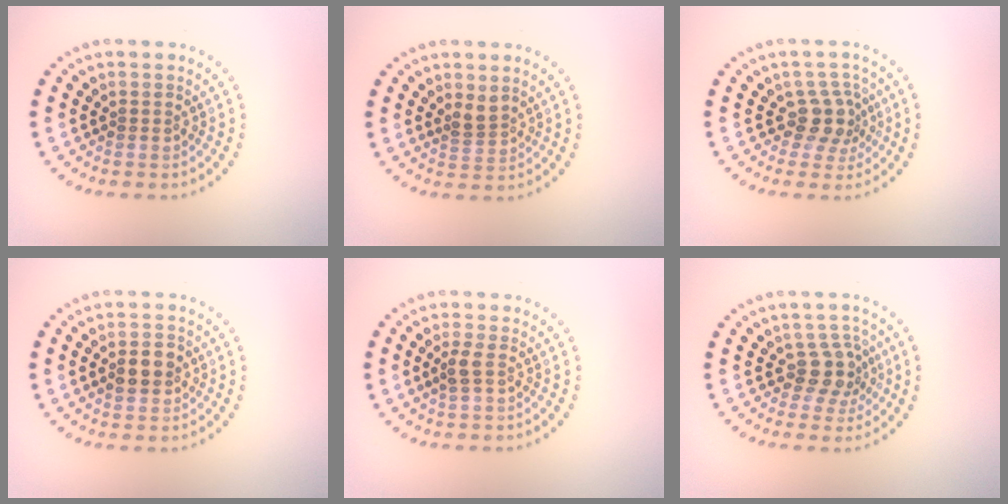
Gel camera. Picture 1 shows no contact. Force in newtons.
{"total": 1.7, "press": 1.3, "slide": 1.1}
{"total": 2.7, "press": 2.1, "slide": 1.8}
{"total": 2.4, "press": 2.4, "slide": 0.2}
{"total": 1.2, "press": 1.0, "slide": 0.6}
{"total": 2.6, "press": 2.1, "slide": 1.6}